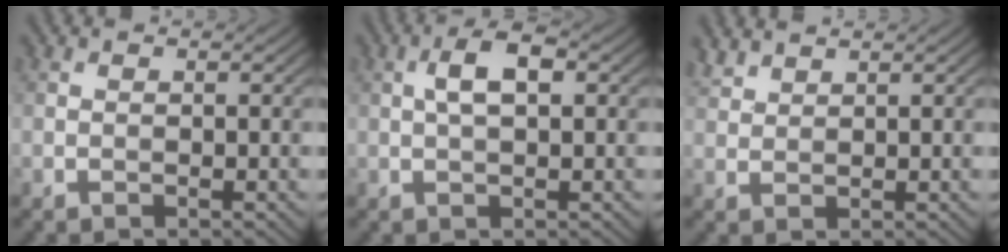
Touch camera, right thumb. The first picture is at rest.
{"total": 4.2, "force": [0.9, 1.7, 3.8], "torque": [-0.076, 0.009, 0.013]}
{"total": 2.3, "force": [2.1, 0.7, 0.8], "torque": [-0.020, 0.005, 0.050]}